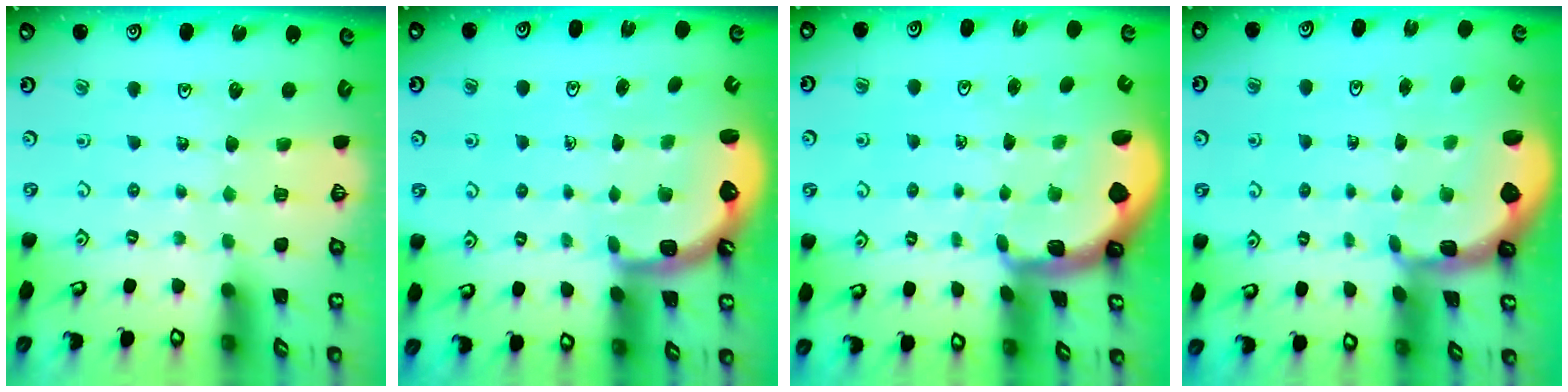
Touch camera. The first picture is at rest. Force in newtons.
{"total": 3.0, "press": 2.4, "slide": 1.8}
{"total": 1.7, "press": 1.7, "slide": 0.4}
{"total": 2.3, "press": 1.5, "slide": 1.8}